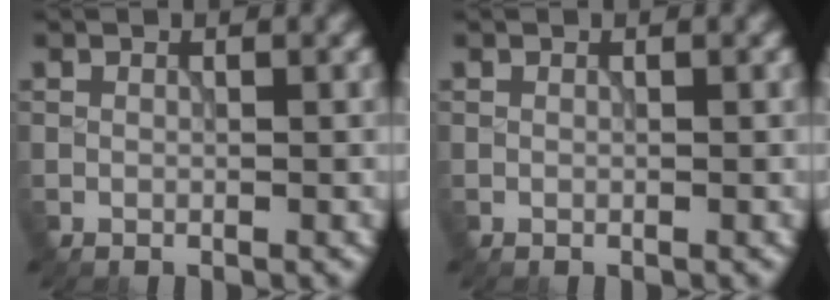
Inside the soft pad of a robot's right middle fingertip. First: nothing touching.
{"total": 0.0}